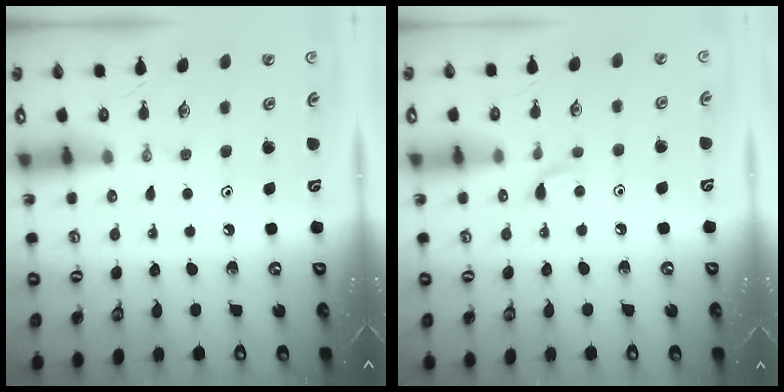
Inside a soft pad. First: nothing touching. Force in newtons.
{"total": 4.4, "press": 4.3, "slide": 0.6}